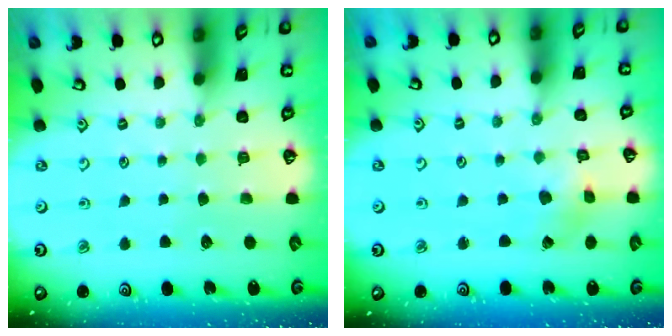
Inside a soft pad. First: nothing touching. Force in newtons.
{"total": 1.5, "press": 1.5, "slide": 0.3}